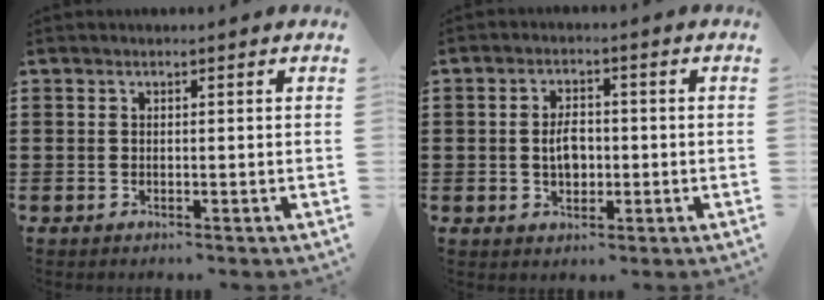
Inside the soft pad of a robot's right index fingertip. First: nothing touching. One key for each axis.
{"total": 4.0, "fx": -0.3, "fy": 2.3, "fz": 3.2, "tx": -0.057, "ty": 0.002, "tz": -0.008}